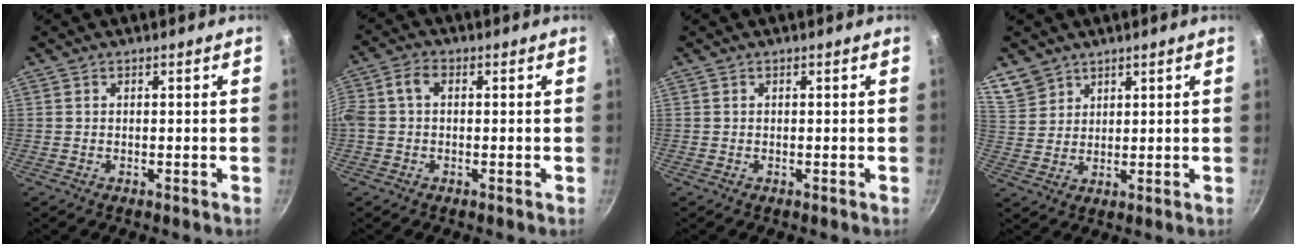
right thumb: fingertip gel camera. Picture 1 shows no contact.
{"total": 5.5, "force": [0.3, 3.6, 4.1], "torque": [-0.089, 0.019, -0.006]}
{"total": 0.0}
{"total": 6.0, "force": [4.4, 3.9, 1.0], "torque": [-0.002, -0.006, 0.093]}